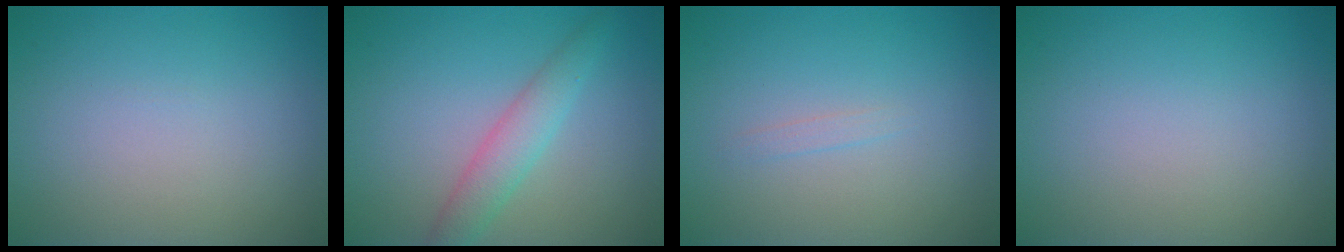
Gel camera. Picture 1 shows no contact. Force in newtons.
{"total": 2.9, "press": 2.9, "slide": 0.1}
{"total": 0.6, "press": 0.6, "slide": 0.1}
{"total": 0.0}